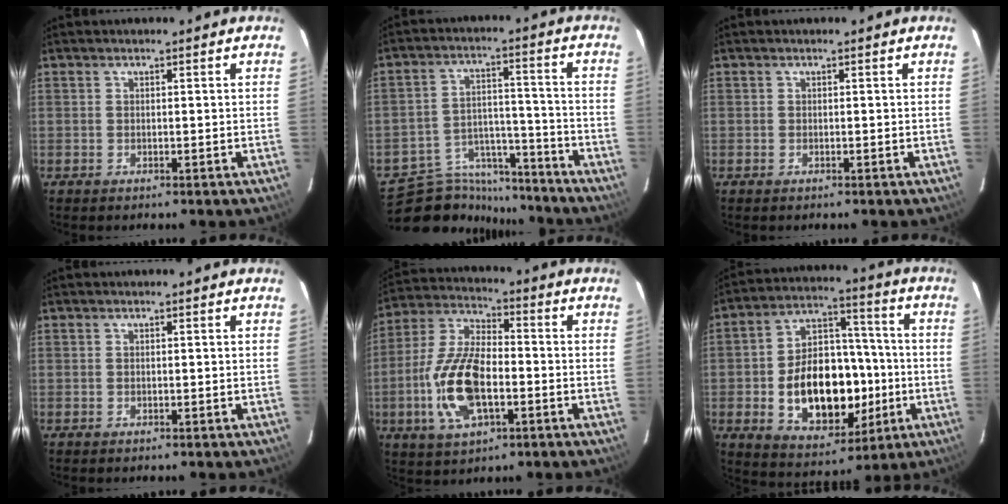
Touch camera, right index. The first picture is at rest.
{"total": 14.2, "force": [-13.2, 5.1, 1.3], "torque": [-0.043, 0.034, -0.205]}
{"total": 0.0}
{"total": 0.0}
{"total": 15.3, "force": [-3.9, 7.0, 13.0], "torque": [-0.282, 0.001, -0.072]}
{"total": 19.3, "force": [-3.8, 12.2, 14.4], "torque": [-0.269, 0.028, -0.039]}